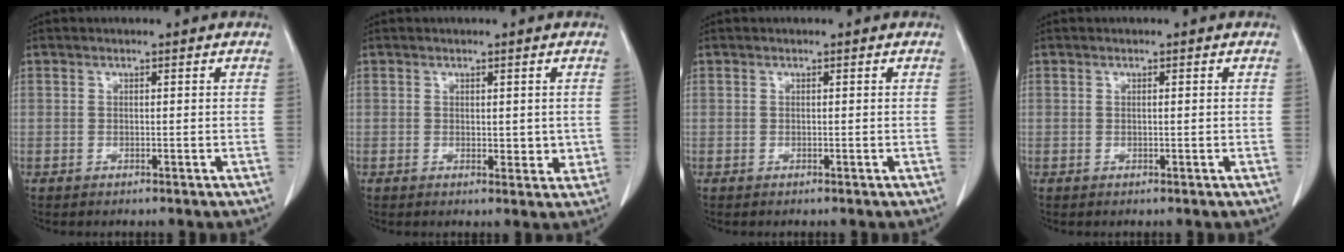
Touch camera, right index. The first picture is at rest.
{"total": 2.9, "force": [0.0, 1.6, 2.4], "torque": [-0.023, -0.004, 0.001]}
{"total": 0.0}
{"total": 0.7, "force": [0.0, 0.0, 0.7], "torque": [-0.011, -0.001, 0.000]}